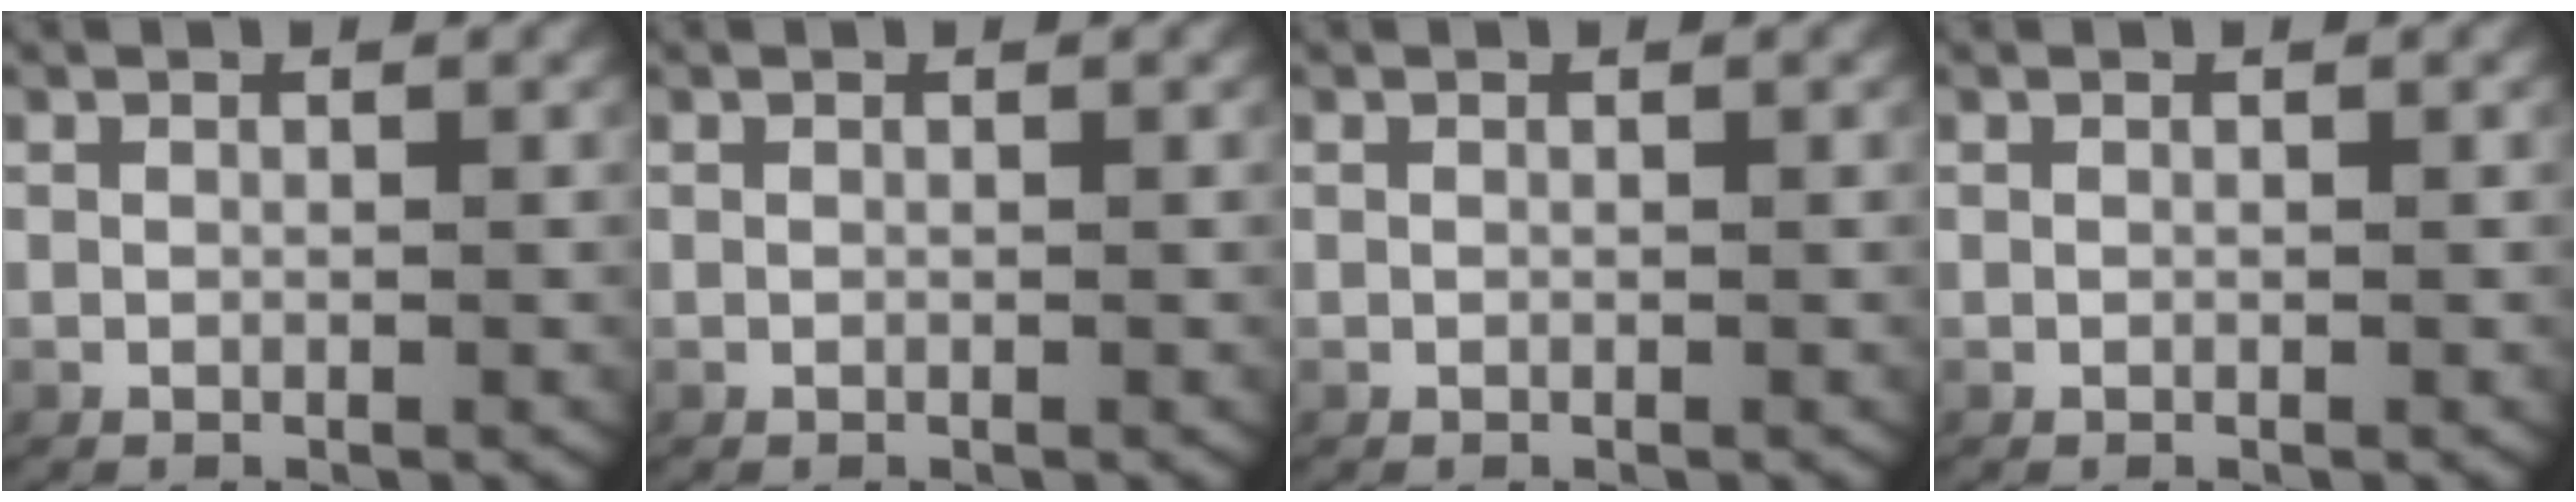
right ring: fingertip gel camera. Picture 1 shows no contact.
{"total": 0.0}
{"total": 0.0}
{"total": 0.0}